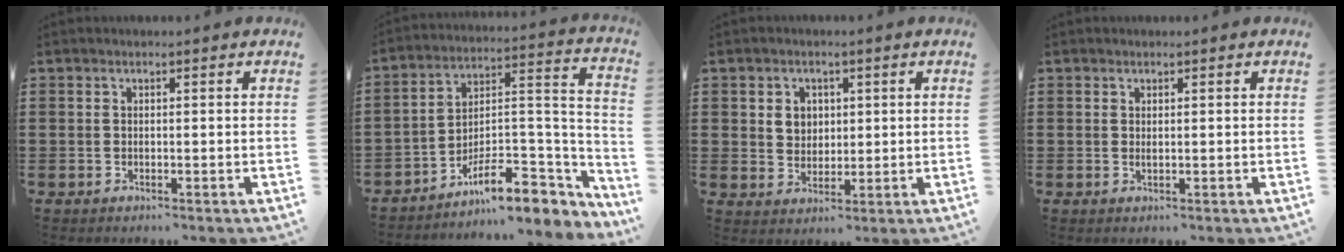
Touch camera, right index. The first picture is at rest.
{"total": 10.4, "force": [-7.7, 3.6, 5.9], "torque": [-0.079, 0.013, -0.143]}
{"total": 3.2, "force": [1.0, 2.8, 1.2], "torque": [-0.035, 0.011, 0.017]}
{"total": 0.5, "force": [0.2, 0.1, 0.5], "torque": [-0.010, -0.002, 0.005]}